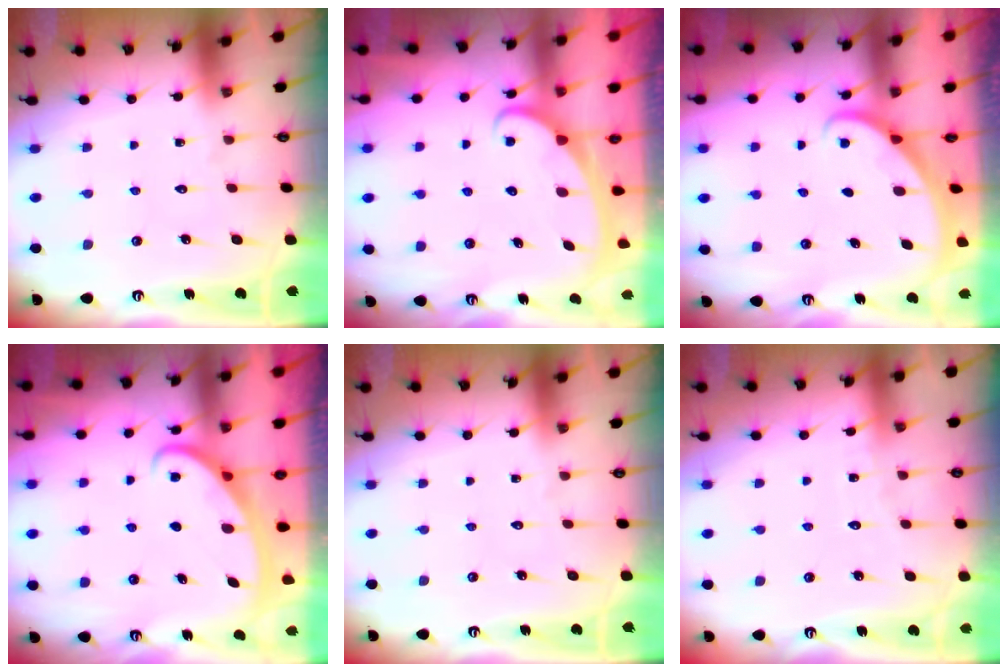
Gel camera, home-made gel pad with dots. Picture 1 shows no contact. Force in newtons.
{"total": 2.5, "press": 2.5, "slide": 0.4}
{"total": 1.9, "press": 1.9, "slide": 0.1}
{"total": 2.7, "press": 2.6, "slide": 0.4}
{"total": 0.0}
{"total": 2.7, "press": 2.7, "slide": 0.2}